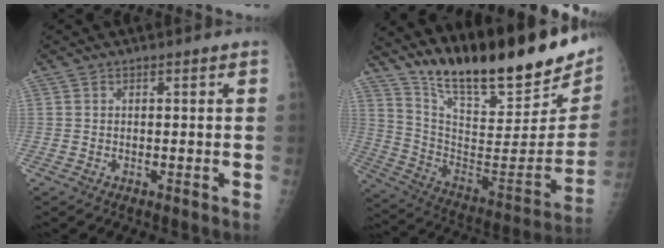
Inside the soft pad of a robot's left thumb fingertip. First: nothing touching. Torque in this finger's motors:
{"motor_torque": [0.71, 0.38, 1.42, -1.35, 0.08]}